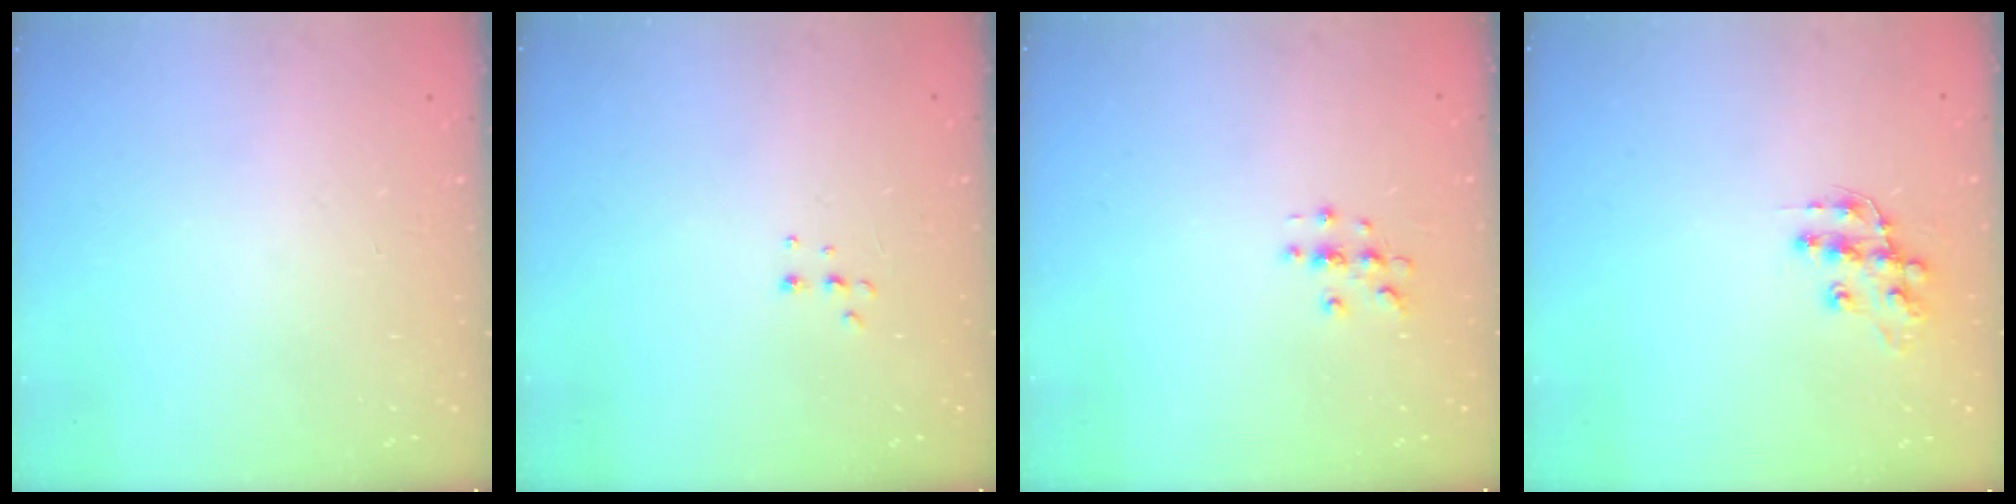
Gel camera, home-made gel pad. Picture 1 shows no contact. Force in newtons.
{"total": 4.5, "press": 4.4, "slide": 0.8}
{"total": 2.9, "press": 2.9, "slide": 0.3}
{"total": 11.6, "press": 11.5, "slide": 0.9}